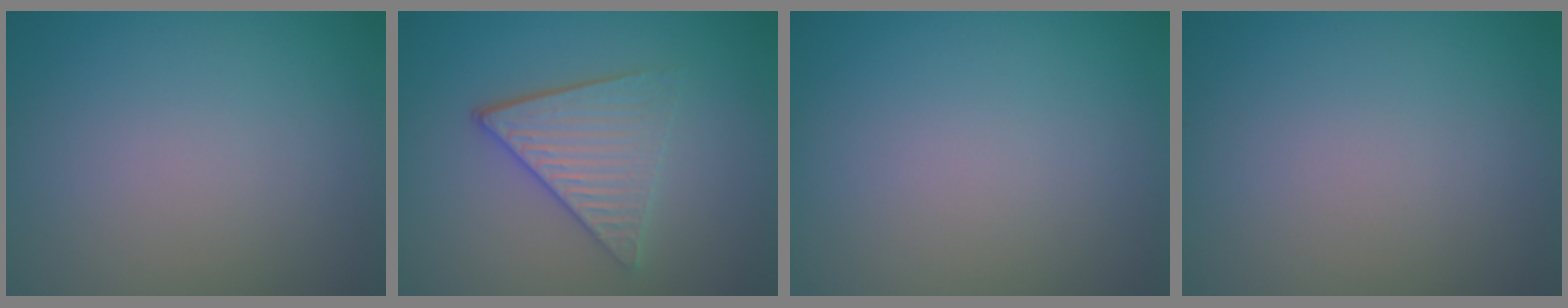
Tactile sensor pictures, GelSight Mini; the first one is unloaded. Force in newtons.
{"total": 4.1, "press": 3.3, "slide": 2.3}
{"total": 0.0}
{"total": 0.0}